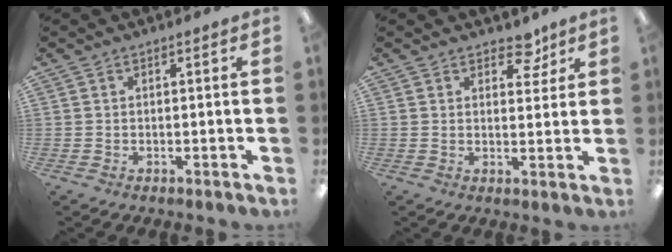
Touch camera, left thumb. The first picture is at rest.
{"total": 5.4, "force": [3.9, 2.9, 2.3], "torque": [-0.008, -0.022, 0.062]}